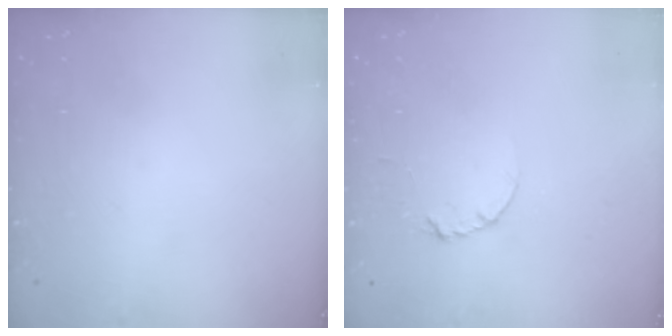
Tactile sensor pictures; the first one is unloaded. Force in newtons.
{"total": 3.5, "press": 3.5, "slide": 0.4}